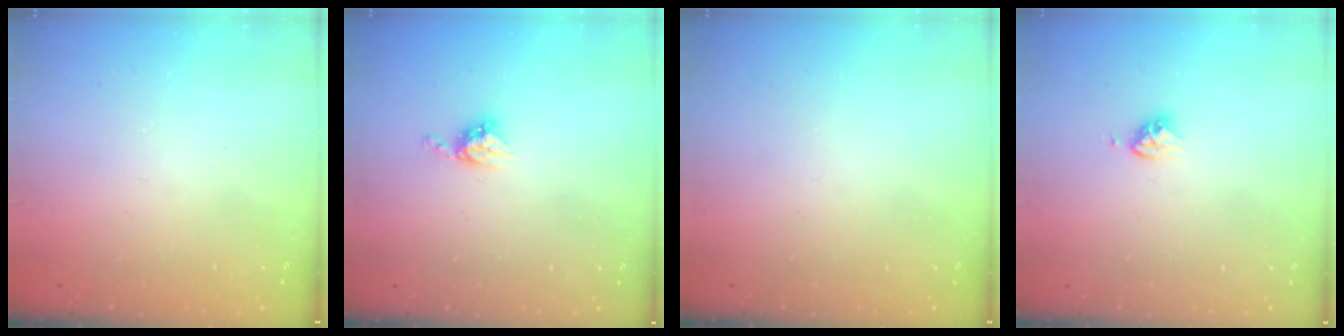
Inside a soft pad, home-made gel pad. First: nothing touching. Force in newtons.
{"total": 4.9, "press": 4.8, "slide": 0.2}
{"total": 0.0}
{"total": 3.6, "press": 3.5, "slide": 0.7}